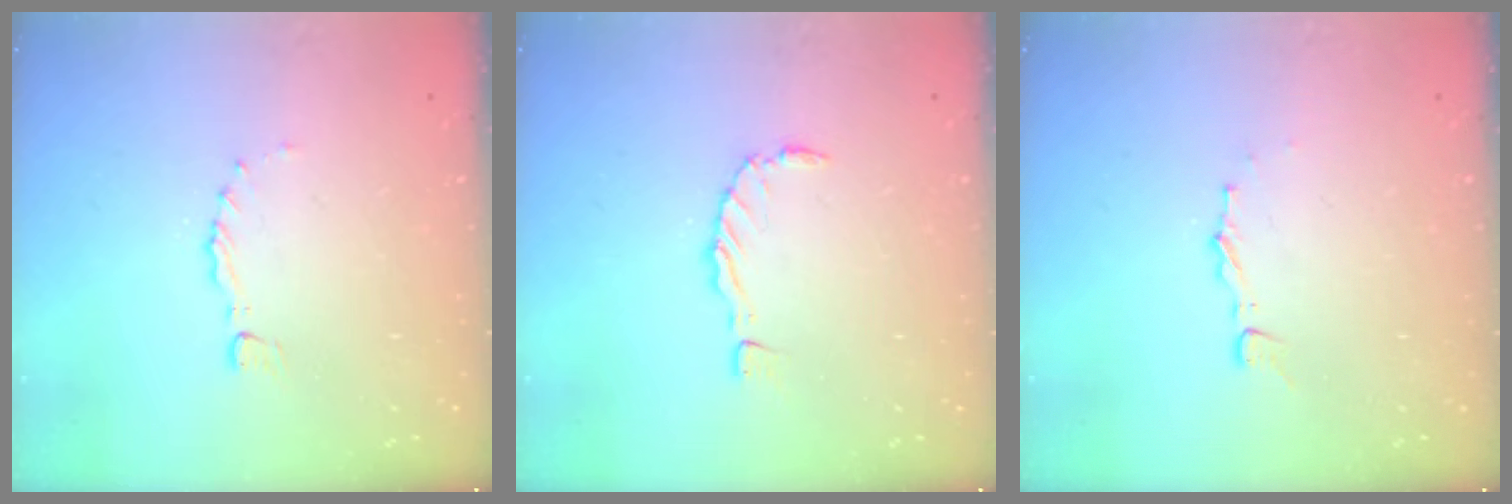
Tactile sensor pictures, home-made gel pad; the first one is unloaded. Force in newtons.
{"total": 0.0}
{"total": 2.9, "press": 2.9, "slide": 0.3}